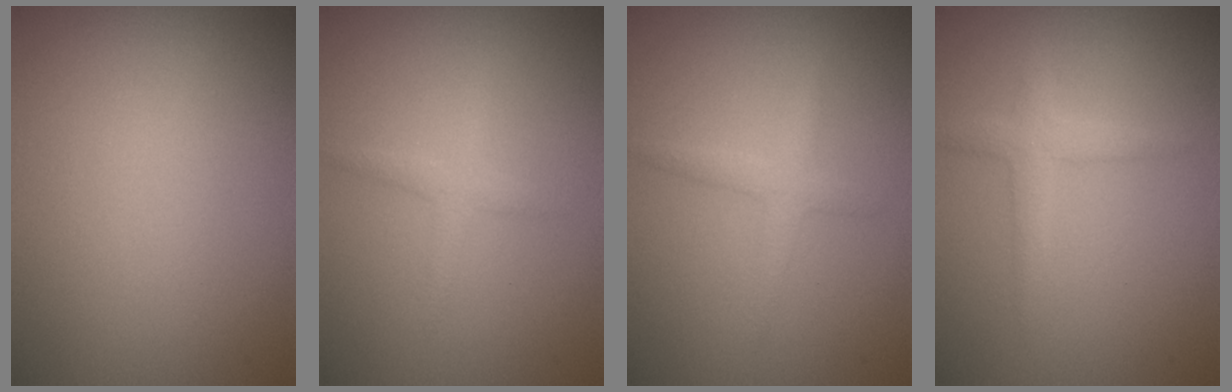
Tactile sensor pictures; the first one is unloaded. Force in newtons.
{"total": 1.4, "press": 1.4, "slide": 0.0}
{"total": 1.6, "press": 1.6, "slide": 0.1}
{"total": 1.9, "press": 1.9, "slide": 0.2}